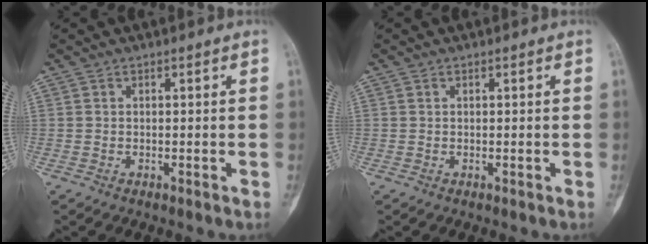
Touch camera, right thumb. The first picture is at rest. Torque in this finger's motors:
{"motor_torque": [0.18, 0.08, 0.04, 0.15, 0.01]}